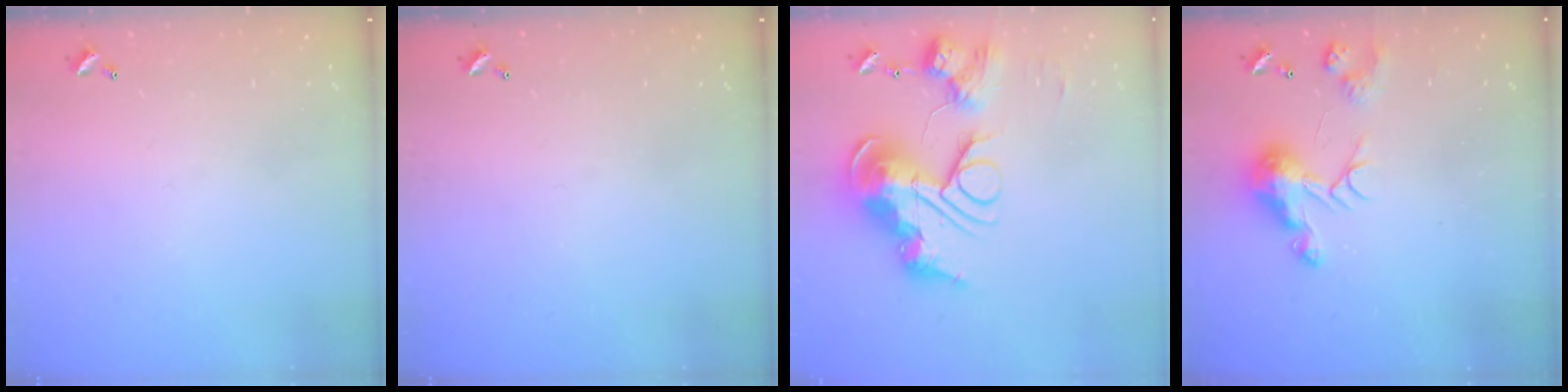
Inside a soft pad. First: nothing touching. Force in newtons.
{"total": 0.0}
{"total": 0.9, "press": 0.9, "slide": 0.0}
{"total": 8.7, "press": 8.6, "slide": 0.2}